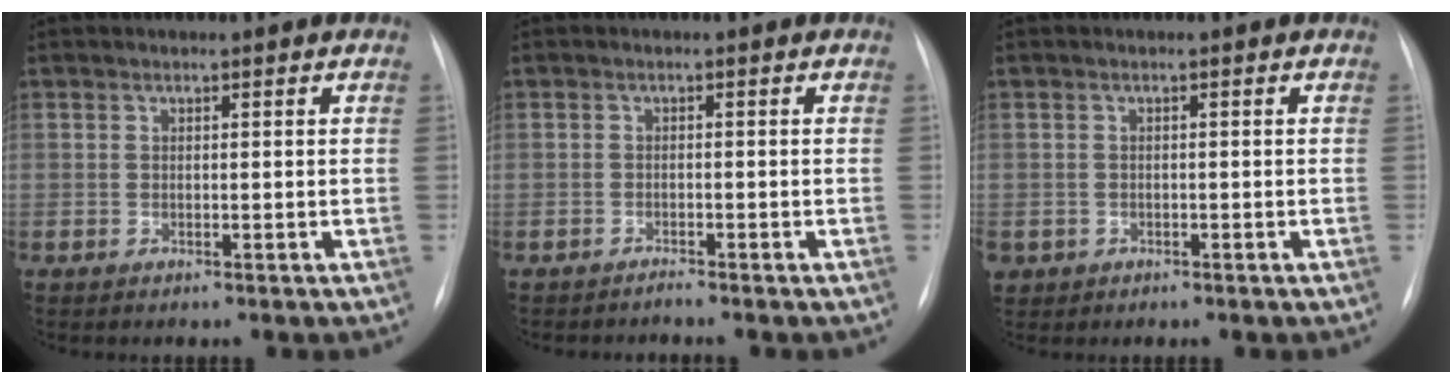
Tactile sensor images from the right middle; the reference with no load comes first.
{"total": 0.8, "force": [-0.8, -0.1, -0.2], "torque": [0.000, -0.005, -0.013]}
{"total": 2.1, "force": [-0.9, 1.8, 0.4], "torque": [-0.006, 0.003, -0.008]}